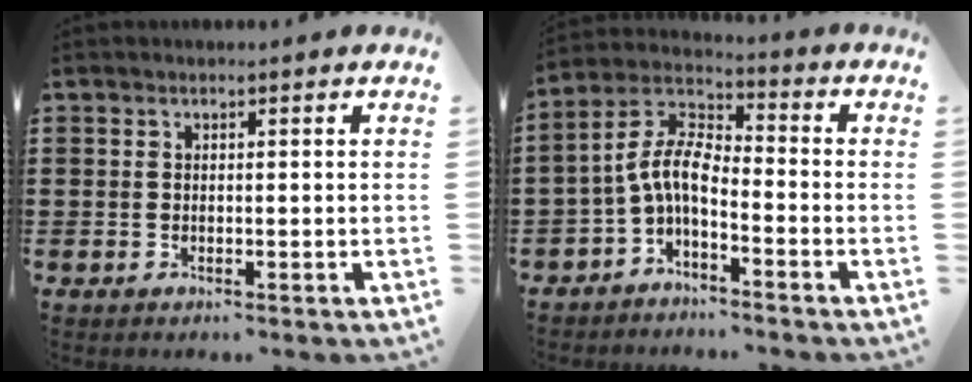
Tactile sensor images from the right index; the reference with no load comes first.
{"total": 6.5, "force": [-2.2, 2.5, 5.5], "torque": [-0.141, -0.019, -0.053]}